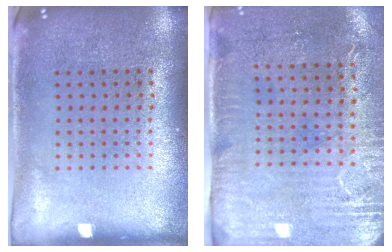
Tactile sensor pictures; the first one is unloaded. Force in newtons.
{"total": 3.0, "press": 2.4, "slide": 1.7}